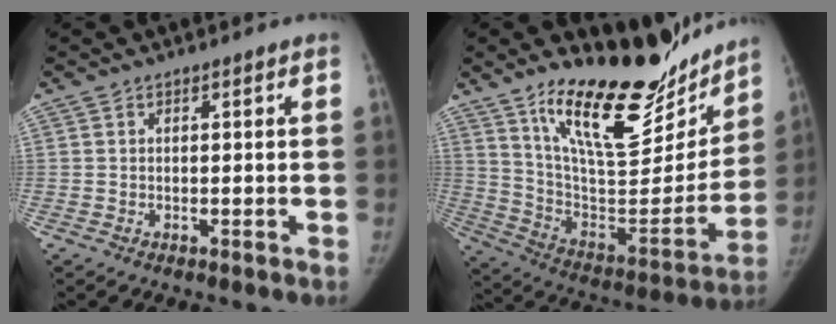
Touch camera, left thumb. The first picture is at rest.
{"total": 26.7, "force": [19.4, 9.5, 15.6], "torque": [-0.190, -0.107, 0.319]}